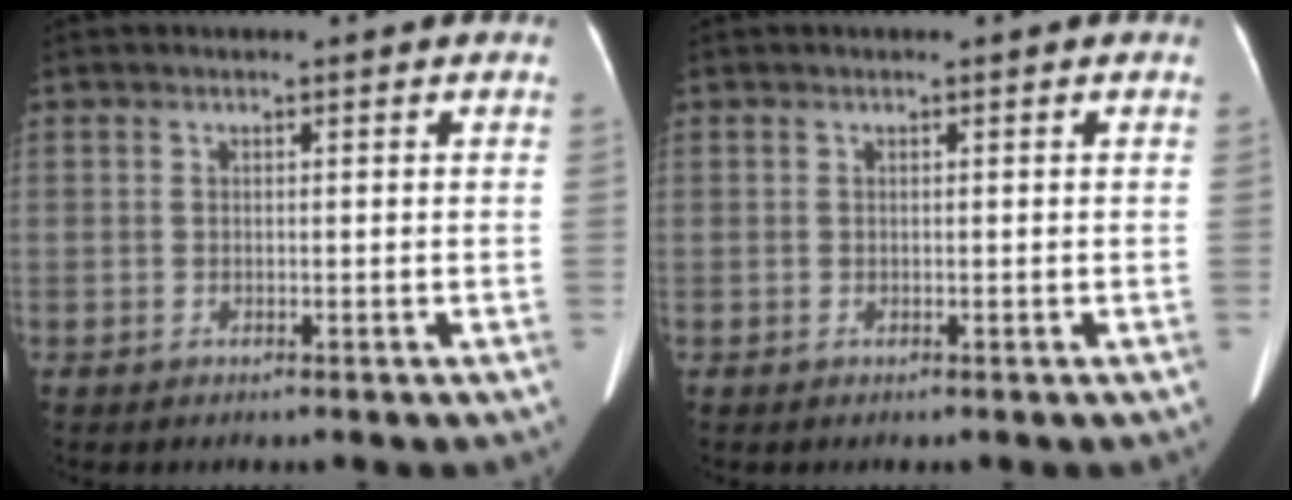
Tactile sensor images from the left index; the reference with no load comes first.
{"total": 0.0}